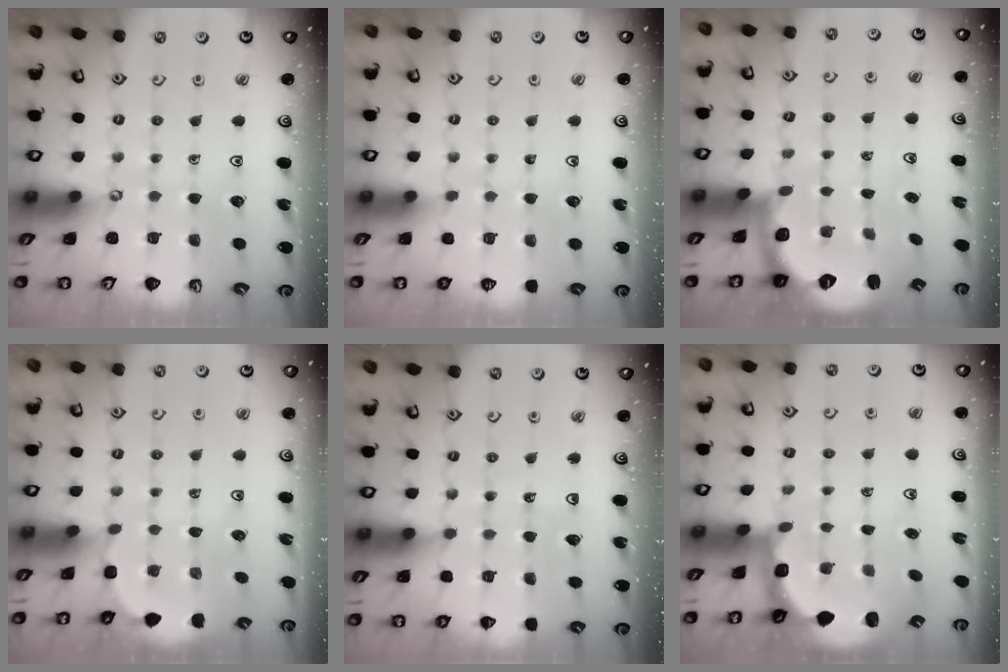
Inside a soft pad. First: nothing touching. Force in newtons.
{"total": 0.0}
{"total": 2.5, "press": 1.9, "slide": 1.6}
{"total": 2.4, "press": 2.1, "slide": 1.1}
{"total": 2.5, "press": 2.5, "slide": 0.2}
{"total": 2.8, "press": 2.0, "slide": 2.0}